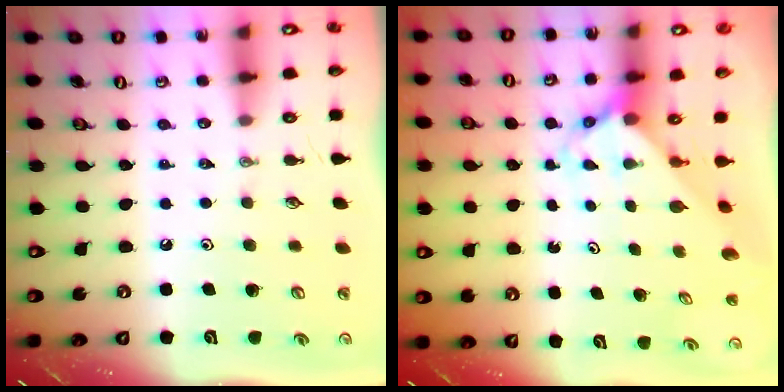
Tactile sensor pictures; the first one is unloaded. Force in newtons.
{"total": 3.5, "press": 3.5, "slide": 0.3}